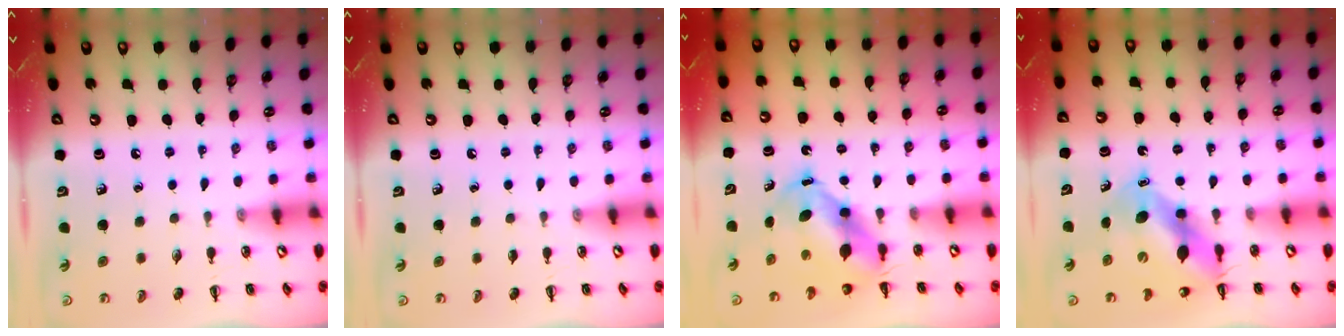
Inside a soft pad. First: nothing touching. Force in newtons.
{"total": 0.0}
{"total": 7.0, "press": 6.8, "slide": 1.7}
{"total": 10.6, "press": 10.2, "slide": 2.9}